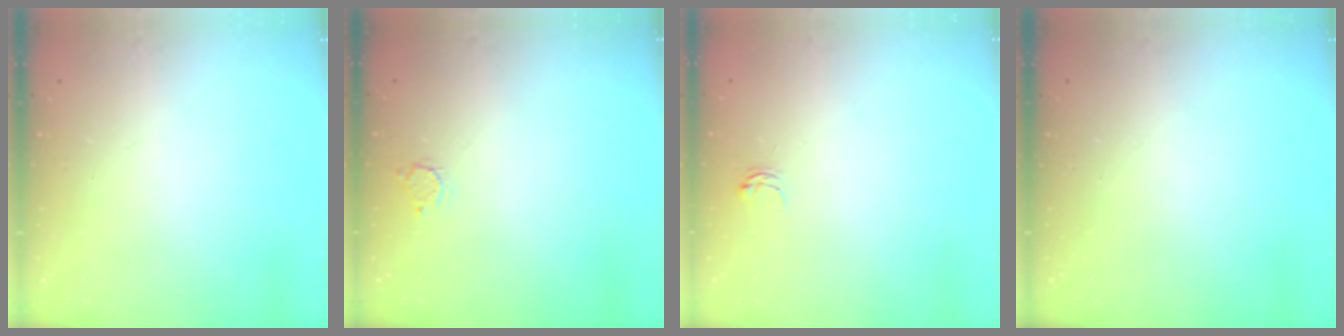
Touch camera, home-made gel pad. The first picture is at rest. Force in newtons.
{"total": 2.8, "press": 2.8, "slide": 0.3}
{"total": 2.9, "press": 2.9, "slide": 0.4}
{"total": 0.0}